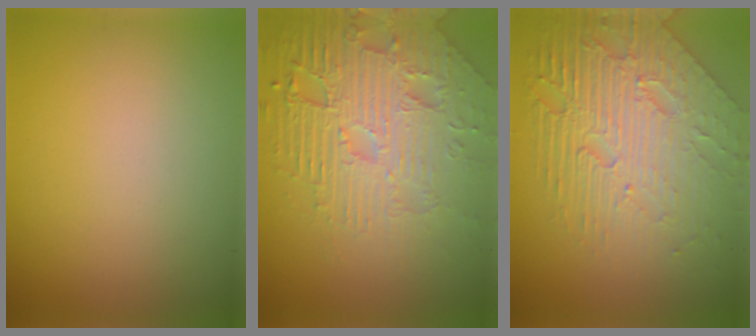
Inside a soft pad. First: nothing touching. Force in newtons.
{"total": 8.1, "press": 5.9, "slide": 5.5}
{"total": 8.4, "press": 5.7, "slide": 6.2}